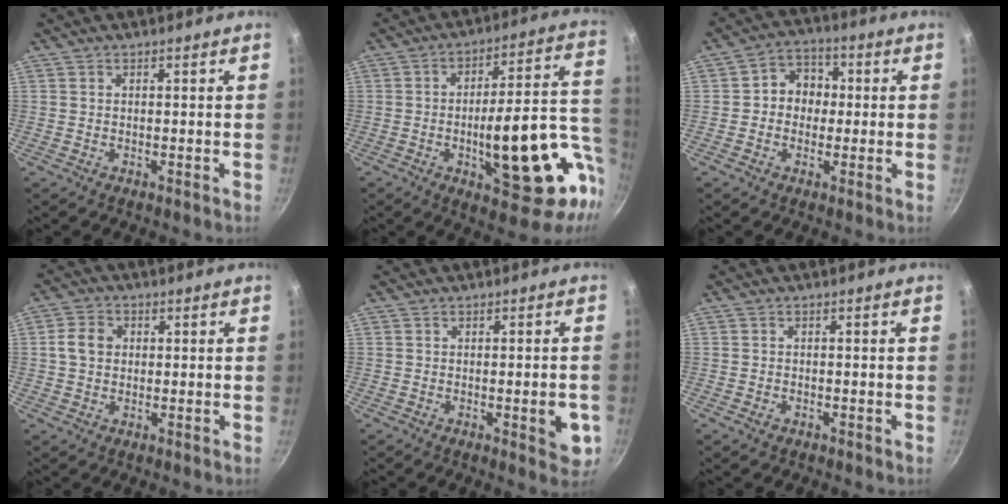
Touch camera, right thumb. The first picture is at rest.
{"total": 23.1, "force": [-4.9, 8.4, 21.0], "torque": [-0.259, 0.022, -0.057]}
{"total": 7.1, "force": [0.1, 6.2, 3.5], "torque": [-0.013, 0.016, -0.012]}
{"total": 4.8, "force": [0.5, 3.9, 2.7], "torque": [-0.036, 0.008, 0.002]}
{"total": 5.4, "force": [-1.3, 1.8, 4.9], "torque": [-0.052, -0.002, -0.017]}
{"total": 1.3, "force": [-0.7, 0.9, 0.7], "torque": [-0.015, 0.004, -0.012]}